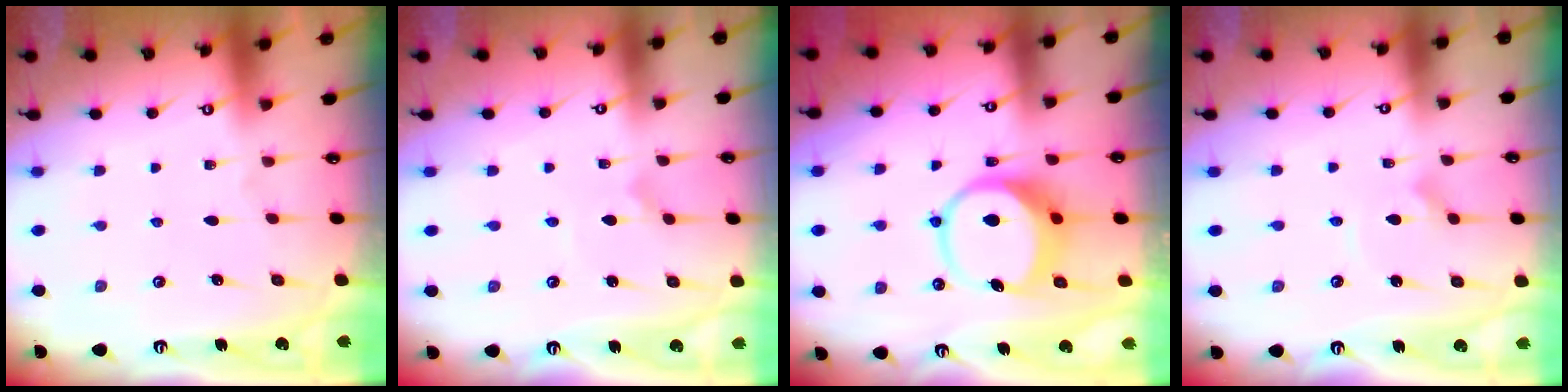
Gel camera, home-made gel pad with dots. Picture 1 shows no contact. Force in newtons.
{"total": 1.0, "press": 1.0, "slide": 0.1}
{"total": 8.3, "press": 8.3, "slide": 1.1}
{"total": 2.6, "press": 2.6, "slide": 0.3}